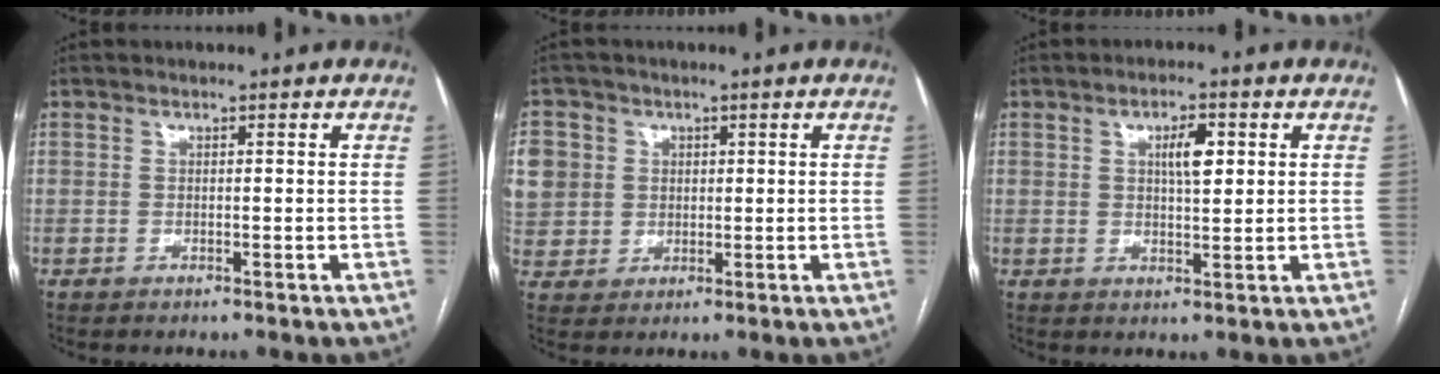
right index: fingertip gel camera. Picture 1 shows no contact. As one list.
[{"total": 12.7, "force": [2.8, 11.8, 4.0], "torque": [-0.134, 0.034, 0.072]}, {"total": 4.4, "force": [1.4, 1.4, 3.9], "torque": [-0.066, 0.006, 0.022]}]